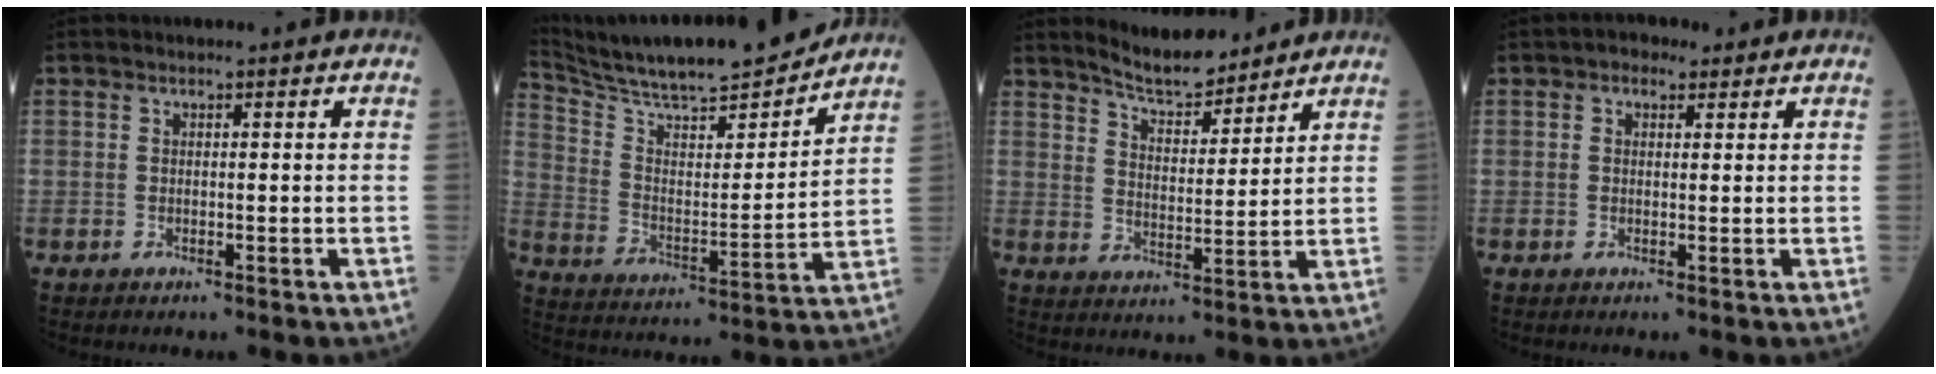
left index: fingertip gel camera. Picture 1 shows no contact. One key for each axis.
{"total": 20.0, "fx": 18.4, "fy": 1.3, "fz": 7.8, "tx": -0.148, "ty": -0.010, "tz": 0.294}
{"total": 8.0, "fx": 7.5, "fy": 1.6, "fz": 2.3, "tx": -0.045, "ty": 0.005, "tz": 0.135}
{"total": 2.0, "fx": 1.2, "fy": 1.4, "fz": 0.9, "tx": -0.016, "ty": 0.011, "tz": 0.014}